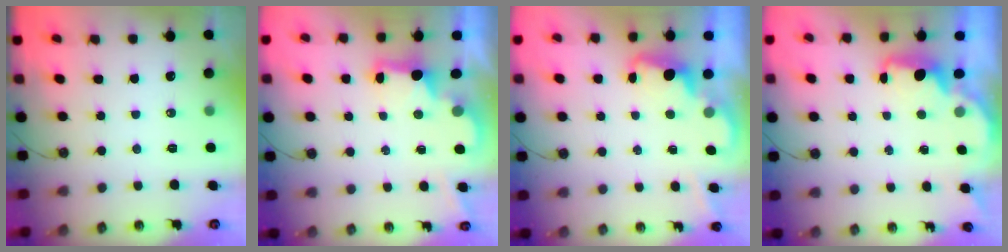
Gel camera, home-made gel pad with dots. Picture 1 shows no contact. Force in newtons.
{"total": 2.0, "press": 2.0, "slide": 0.5}
{"total": 2.1, "press": 2.0, "slide": 0.6}
{"total": 2.1, "press": 1.9, "slide": 0.8}